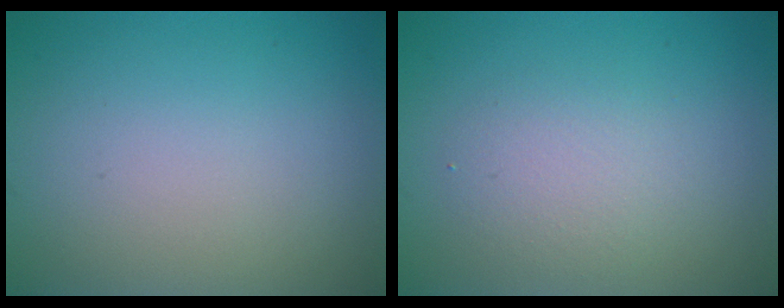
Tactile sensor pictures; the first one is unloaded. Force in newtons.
{"total": 2.5, "press": 2.5, "slide": 0.1}